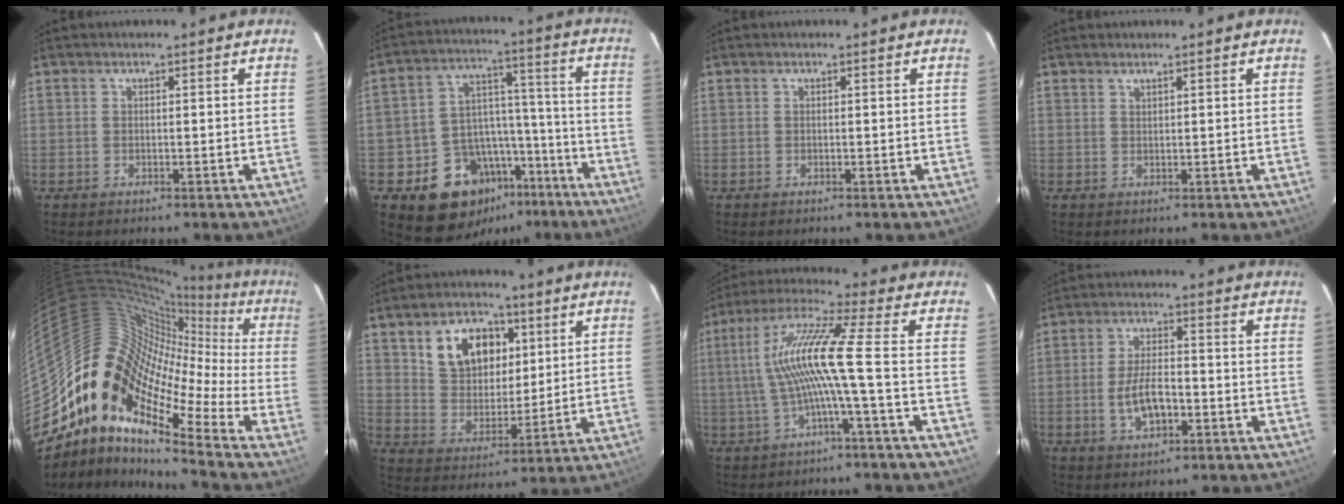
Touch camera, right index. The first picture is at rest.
{"total": 15.8, "force": [-9.4, 11.5, 5.2], "torque": [-0.105, 0.063, -0.117]}
{"total": 0.0}
{"total": 0.7, "force": [0.7, 0.0, 0.2], "torque": [-0.004, 0.000, 0.013]}
{"total": 13.3, "force": [-2.5, 7.6, 10.7], "torque": [-0.144, 0.018, -0.073]}
{"total": 12.9, "force": [5.3, 8.8, 7.8], "torque": [-0.150, 0.028, 0.107]}
{"total": 11.4, "force": [-1.4, -1.2, 11.3], "torque": [-0.221, 0.011, -0.021]}
{"total": 7.3, "force": [-2.2, 3.1, 6.2], "torque": [-0.125, 0.000, -0.036]}